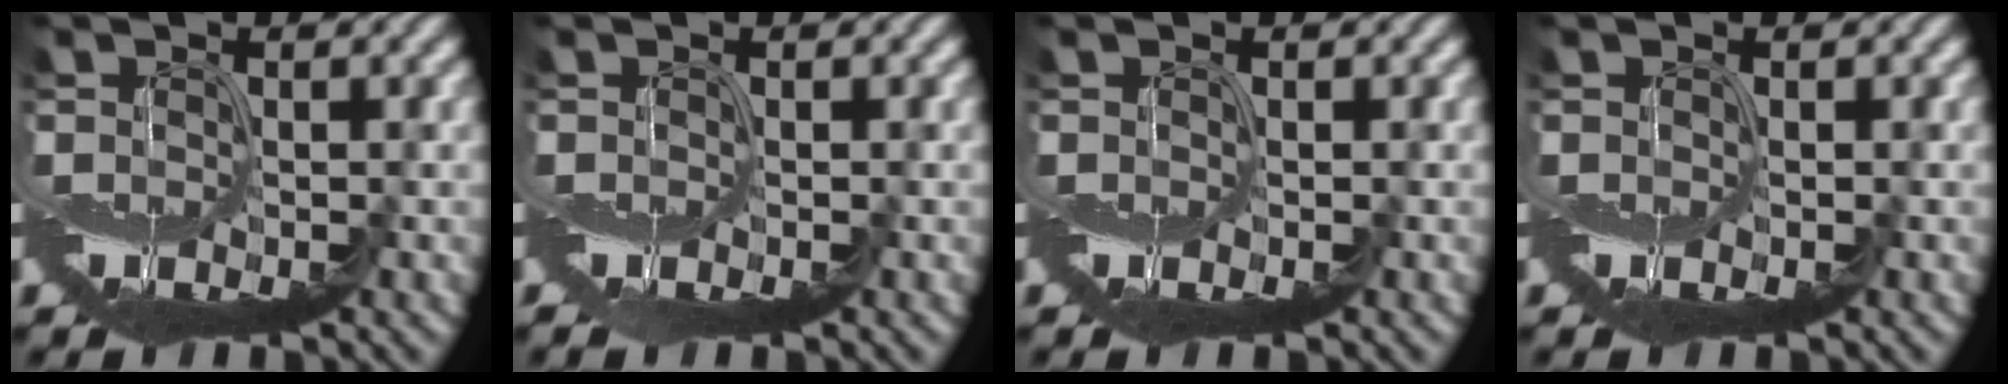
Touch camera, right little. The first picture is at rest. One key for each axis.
{"total": 0.6, "fx": -0.6, "fy": -0.1, "fz": 0.0, "tx": -0.002, "ty": -0.001, "tz": -0.009}
{"total": 0.0}
{"total": 0.0}